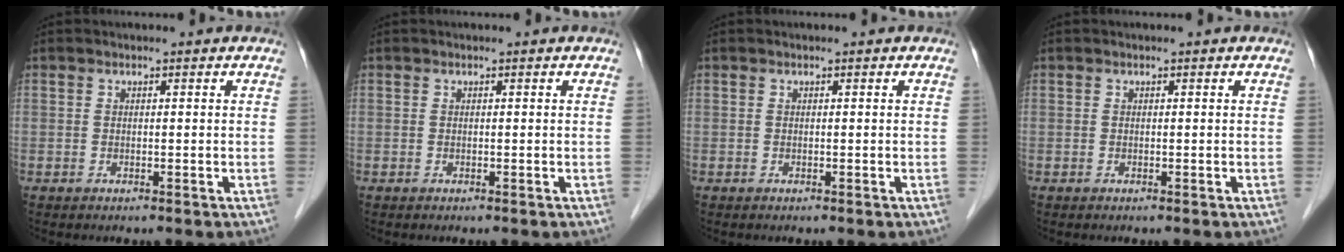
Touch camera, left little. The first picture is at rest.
{"total": 0.0}
{"total": 0.0}
{"total": 0.0}